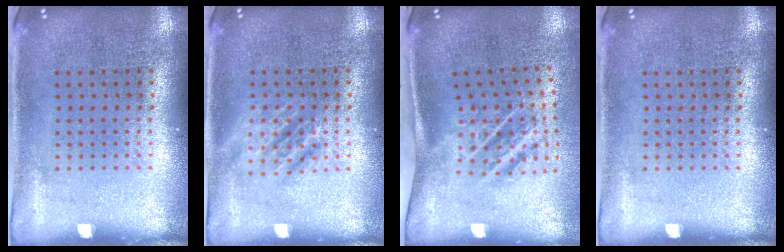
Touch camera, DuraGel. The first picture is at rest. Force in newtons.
{"total": 1.0, "press": 1.0, "slide": 0.2}
{"total": 2.0, "press": 1.2, "slide": 1.6}
{"total": 0.0}